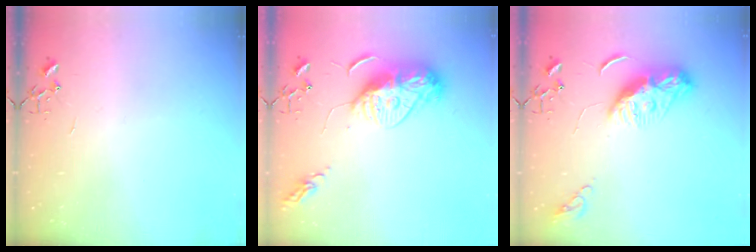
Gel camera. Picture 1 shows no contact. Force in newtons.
{"total": 12.9, "press": 12.8, "slide": 1.3}
{"total": 9.9, "press": 9.8, "slide": 1.1}